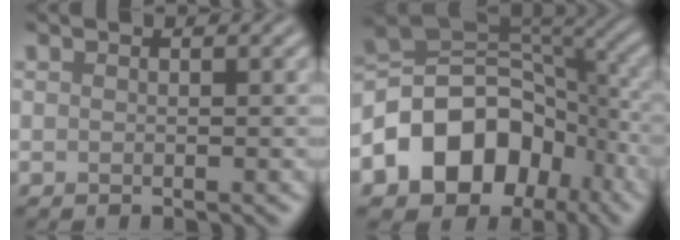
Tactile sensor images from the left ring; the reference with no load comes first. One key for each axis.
{"total": 10.9, "fx": -4.5, "fy": 8.2, "fz": 5.6, "tx": -0.089, "ty": 0.008, "tz": -0.088}